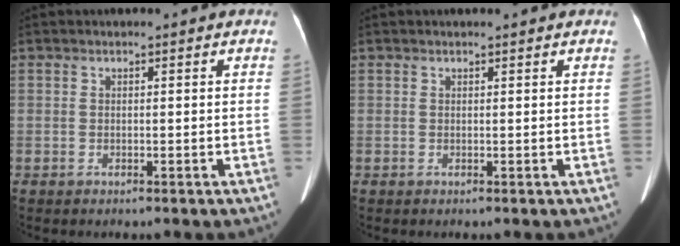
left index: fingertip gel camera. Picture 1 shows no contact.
{"total": 1.9, "force": [1.6, 0.2, 0.9], "torque": [-0.009, -0.002, 0.017]}